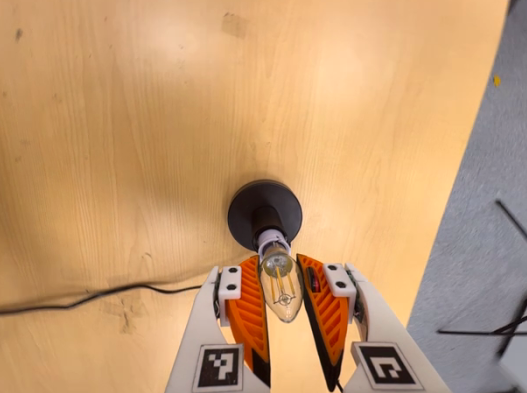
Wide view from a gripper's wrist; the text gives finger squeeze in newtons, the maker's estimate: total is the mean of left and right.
{"total": 13.5, "left": 12.9, "right": 14.0}